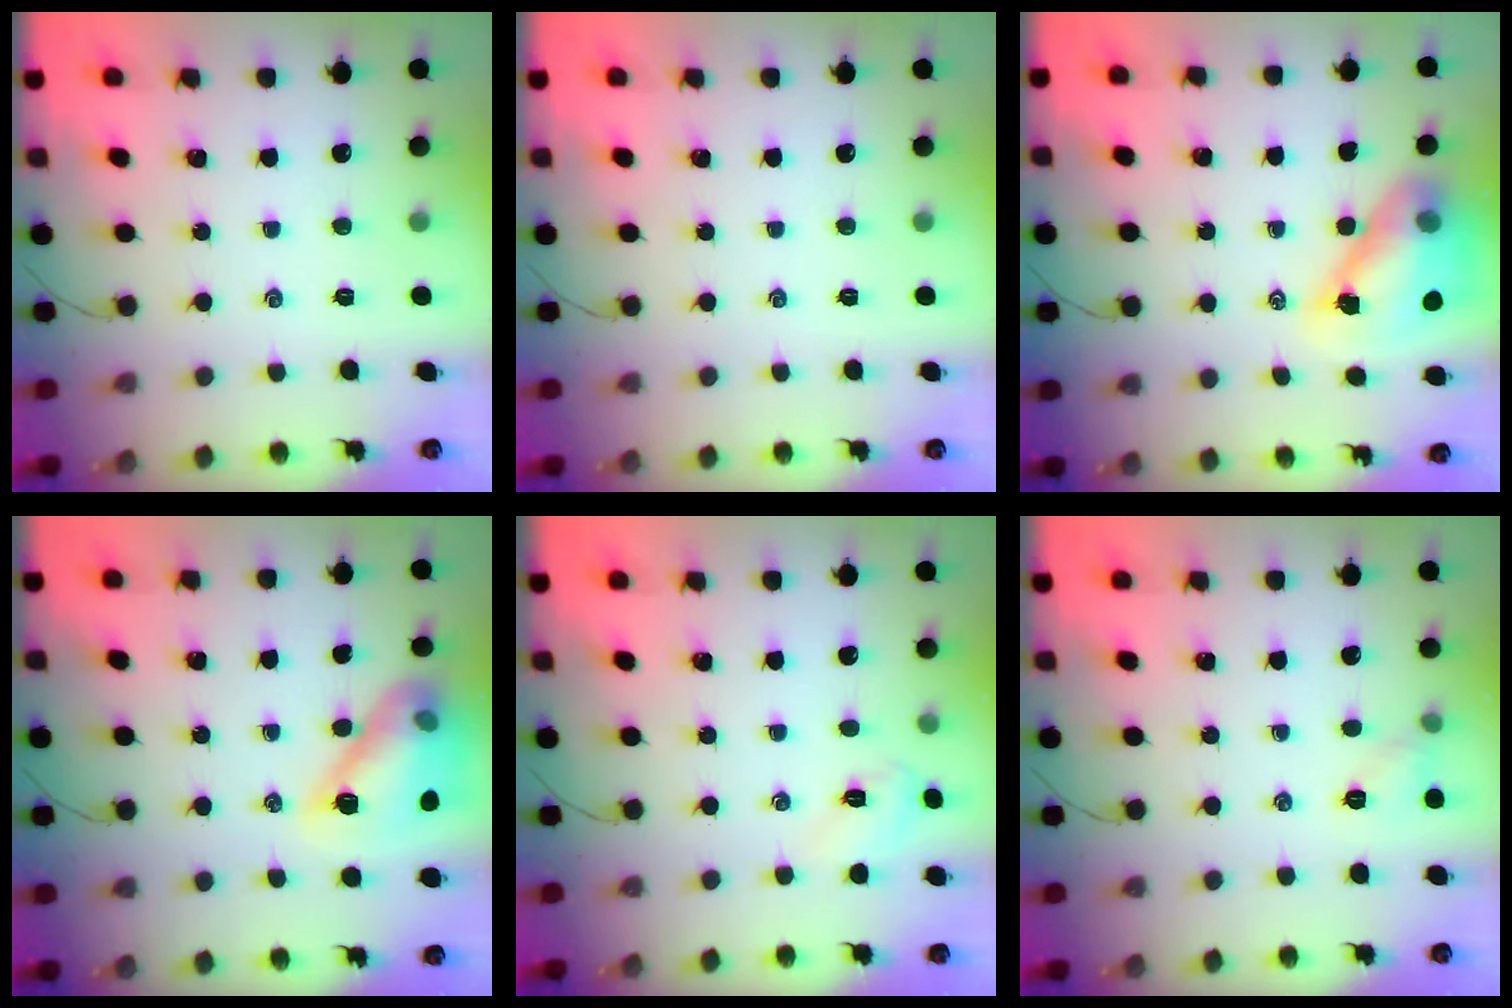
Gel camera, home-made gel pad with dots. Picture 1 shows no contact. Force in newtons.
{"total": 0.0}
{"total": 12.5, "press": 12.1, "slide": 3.2}
{"total": 14.9, "press": 14.8, "slide": 1.5}
{"total": 3.6, "press": 3.5, "slide": 1.0}
{"total": 5.1, "press": 5.0, "slide": 1.2}